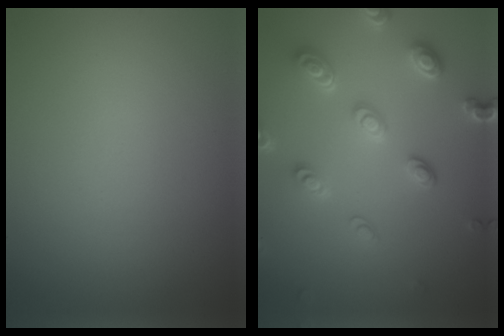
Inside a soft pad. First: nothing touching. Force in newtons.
{"total": 4.6, "press": 3.7, "slide": 2.8}